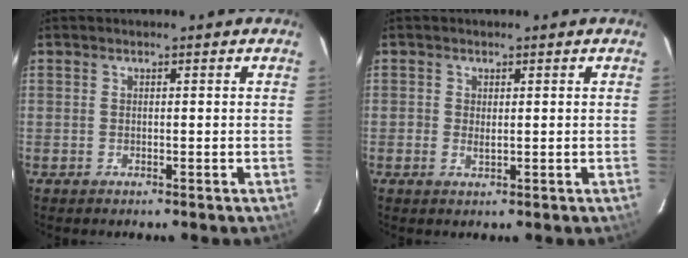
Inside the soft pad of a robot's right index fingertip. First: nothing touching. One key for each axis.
{"total": 1.1, "fx": 0.0, "fy": 0.8, "fz": 0.8, "tx": -0.019, "ty": 0.000, "tz": 0.000}